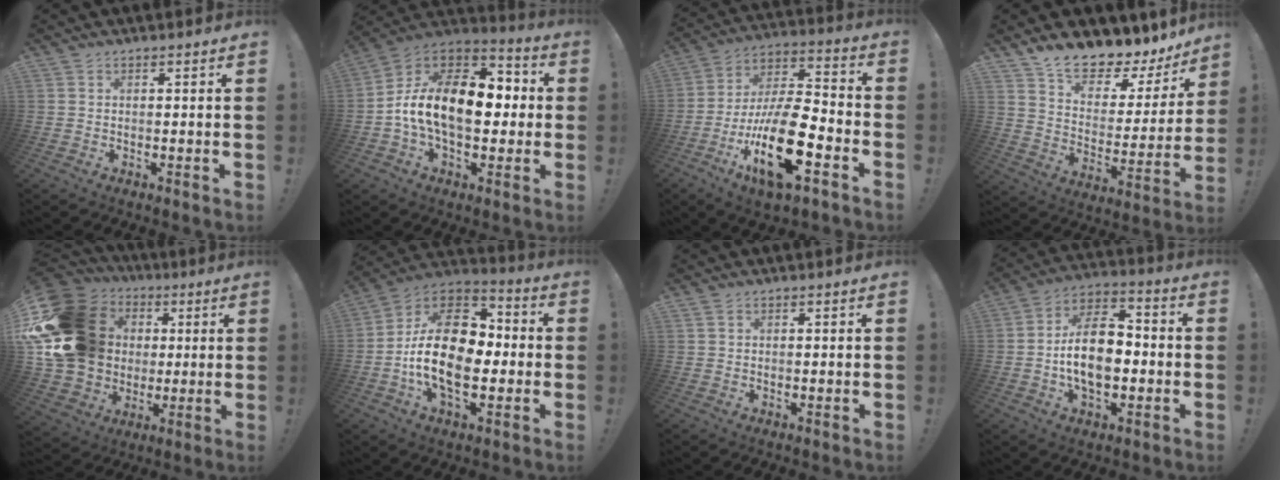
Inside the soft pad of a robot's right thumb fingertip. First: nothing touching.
{"total": 19.4, "force": [-0.7, 11.6, 15.6], "torque": [-0.273, 0.014, -0.008]}
{"total": 22.0, "force": [-9.1, 8.4, 18.1], "torque": [-0.341, 0.049, -0.145]}
{"total": 12.1, "force": [10.8, 3.4, 4.3], "torque": [-0.072, -0.103, 0.186]}
{"total": 24.6, "force": [3.7, 20.2, 13.4], "torque": [-0.233, -0.010, 0.114]}
{"total": 23.0, "force": [-2.6, 14.0, 18.0], "torque": [-0.320, 0.017, -0.037]}
{"total": 0.8, "force": [0.4, 0.5, 0.3], "torque": [-0.010, 0.004, 0.009]}
{"total": 15.7, "force": [-2.6, 9.5, 12.2], "torque": [-0.224, 0.016, -0.050]}